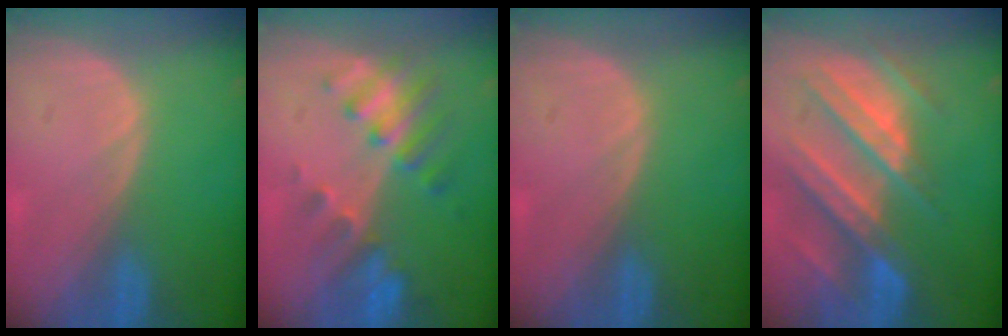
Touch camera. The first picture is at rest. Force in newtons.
{"total": 7.9, "press": 7.0, "slide": 3.7}
{"total": 0.0}
{"total": 10.8, "press": 9.6, "slide": 4.9}